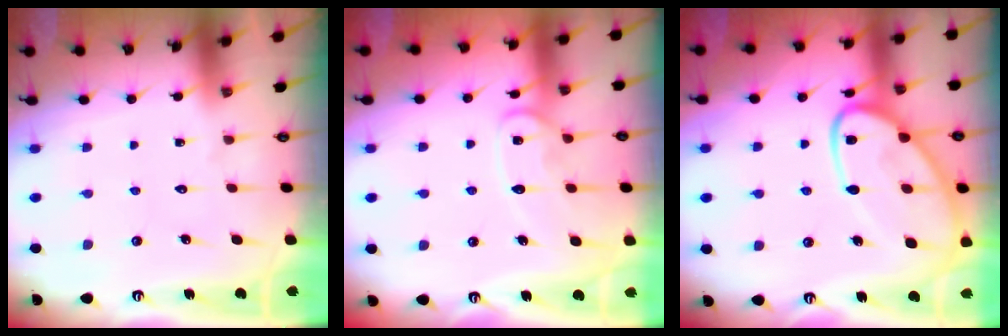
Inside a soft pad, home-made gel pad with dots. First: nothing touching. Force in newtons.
{"total": 12.1, "press": 12.0, "slide": 1.2}
{"total": 17.9, "press": 17.8, "slide": 1.6}